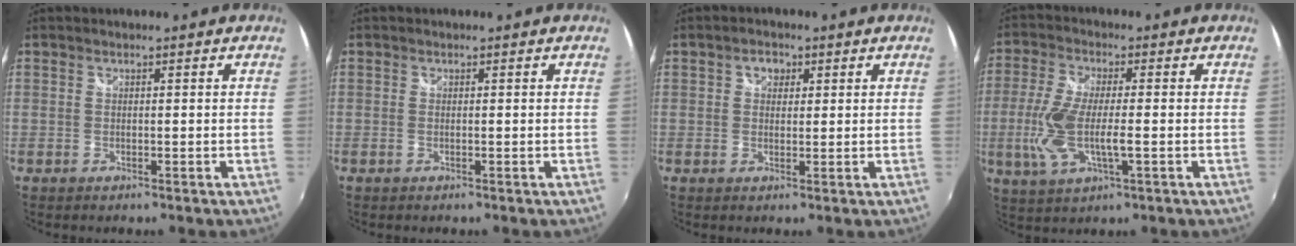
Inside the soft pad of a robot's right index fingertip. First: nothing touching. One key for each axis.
{"total": 0.0}
{"total": 2.6, "fx": 0.9, "fy": 2.2, "fz": 1.2, "tx": -0.012, "ty": 0.009, "tz": 0.014}
{"total": 10.6, "fx": -1.9, "fy": 3.4, "fz": 9.8, "tx": -0.211, "ty": -0.010, "tz": -0.036}